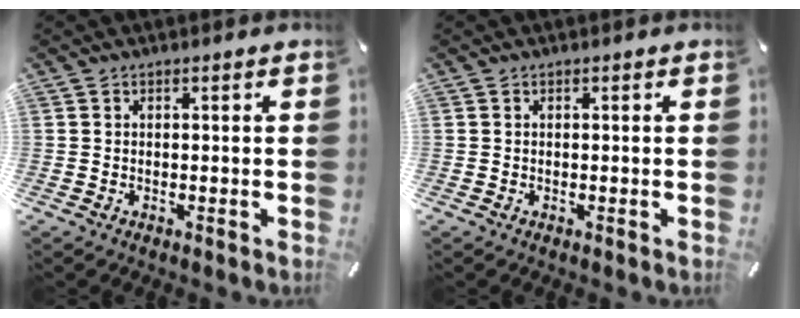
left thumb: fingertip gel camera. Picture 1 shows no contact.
{"total": 0.0}